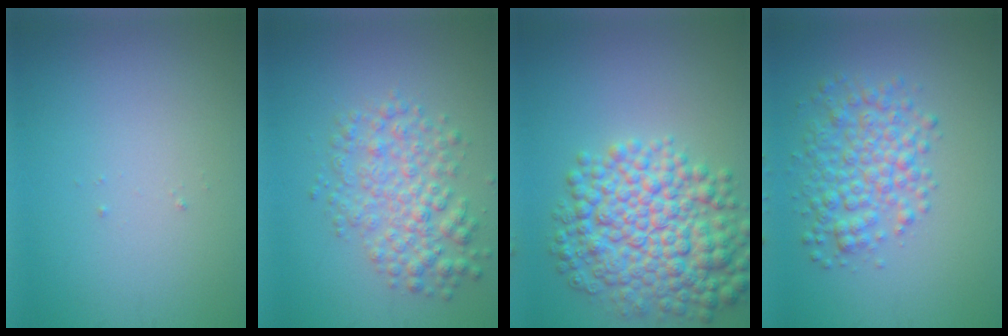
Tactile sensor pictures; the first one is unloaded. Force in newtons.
{"total": 4.5, "press": 4.5, "slide": 0.1}
{"total": 8.8, "press": 8.8, "slide": 0.0}
{"total": 4.7, "press": 4.7, "slide": 0.0}